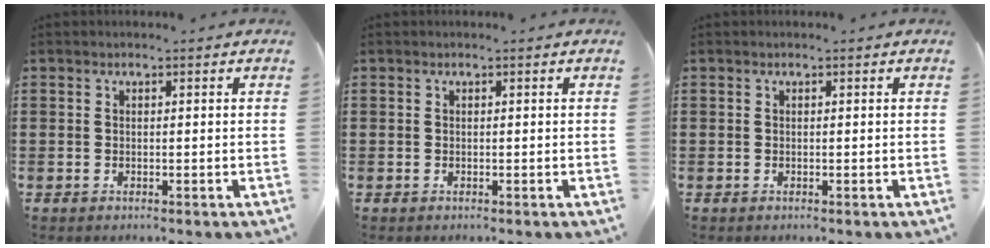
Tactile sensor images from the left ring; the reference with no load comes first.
{"total": 0.0}
{"total": 0.0}